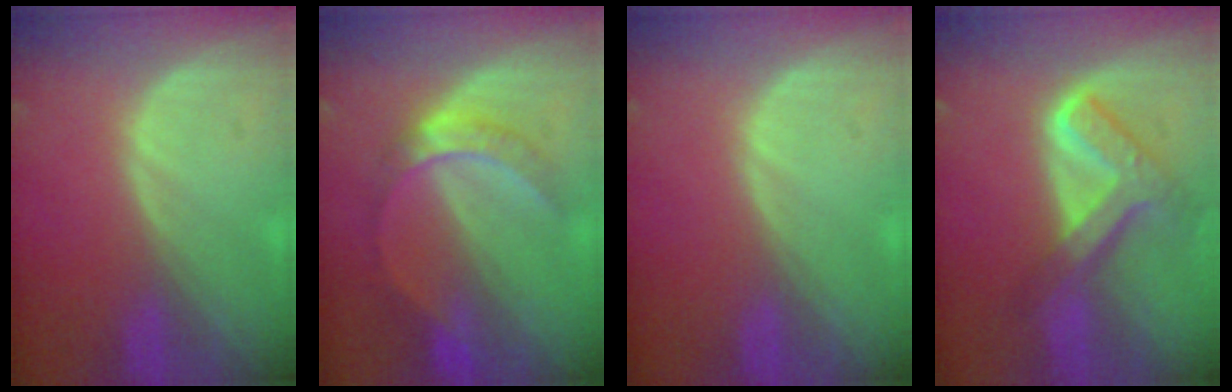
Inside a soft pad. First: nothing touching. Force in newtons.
{"total": 5.8, "press": 5.6, "slide": 1.2}
{"total": 0.0}
{"total": 8.0, "press": 6.8, "slide": 4.3}